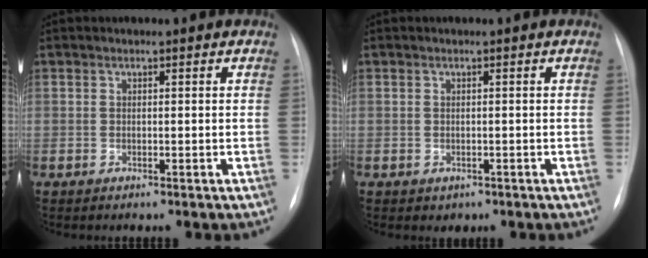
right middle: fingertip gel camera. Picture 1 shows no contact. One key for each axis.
{"total": 1.2, "fx": -0.5, "fy": 1.0, "fz": 0.4, "tx": -0.004, "ty": 0.002, "tz": 0.000}